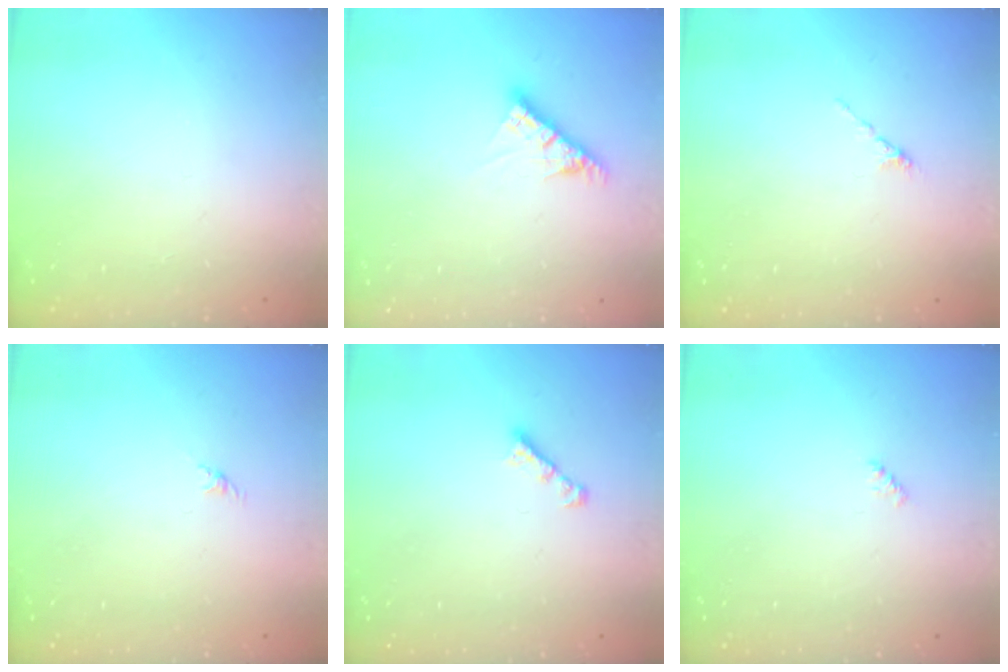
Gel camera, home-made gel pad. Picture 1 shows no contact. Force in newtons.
{"total": 7.8, "press": 7.7, "slide": 0.8}
{"total": 0.0}
{"total": 0.0}
{"total": 1.7, "press": 1.6, "slide": 0.5}
{"total": 2.4, "press": 2.4, "slide": 0.4}